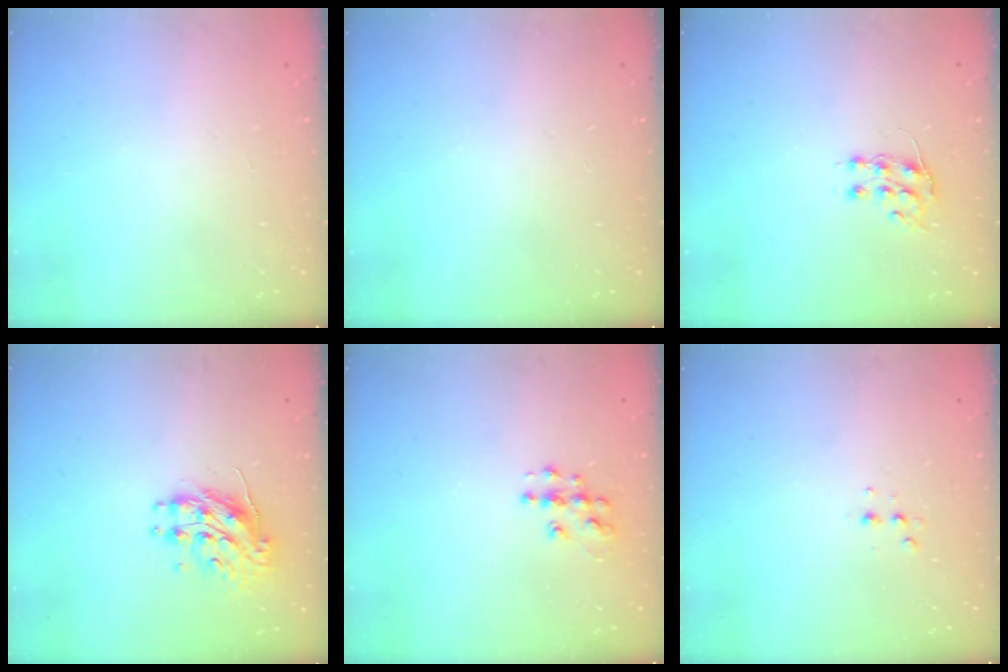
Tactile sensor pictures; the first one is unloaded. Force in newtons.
{"total": 0.0}
{"total": 6.4, "press": 6.4, "slide": 0.5}
{"total": 10.2, "press": 10.2, "slide": 0.8}
{"total": 7.1, "press": 7.1, "slide": 0.3}
{"total": 3.6, "press": 3.5, "slide": 1.1}